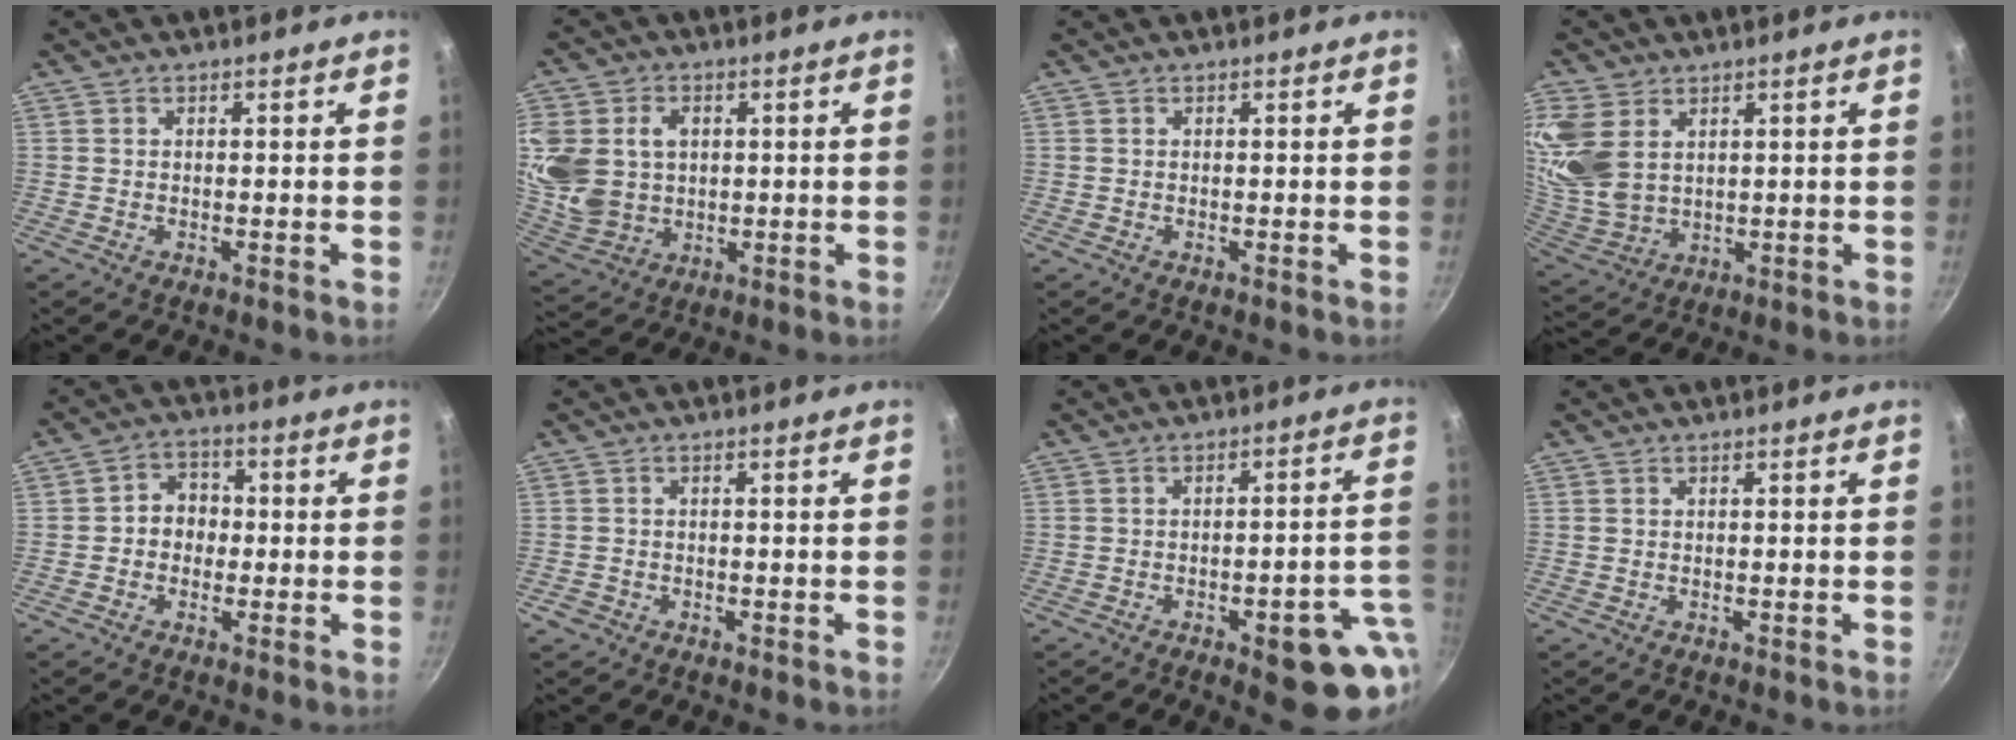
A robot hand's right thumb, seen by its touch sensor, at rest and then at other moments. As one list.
[{"total": 16.6, "force": [2.5, 12.9, 10.1], "torque": [-0.218, -0.004, 0.058]}, {"total": 0.0}, {"total": 14.1, "force": [5.3, 9.6, 8.9], "torque": [-0.191, -0.019, 0.121]}, {"total": 5.6, "force": [-0.5, 4.8, 2.9], "torque": [-0.009, 0.017, -0.018]}, {"total": 1.5, "force": [-0.9, 1.2, 0.3], "torque": [-0.007, 0.005, -0.012]}, {"total": 13.4, "force": [-4.9, 4.9, 11.5], "torque": [-0.090, 0.032, -0.056]}, {"total": 0.0}]